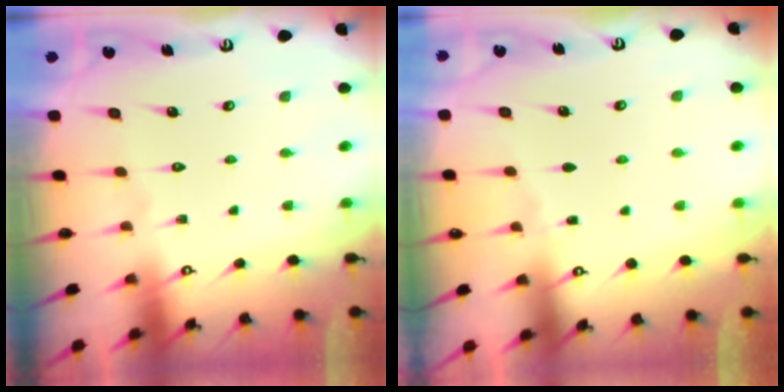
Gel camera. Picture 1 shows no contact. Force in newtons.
{"total": 2.6, "press": 2.6, "slide": 0.3}